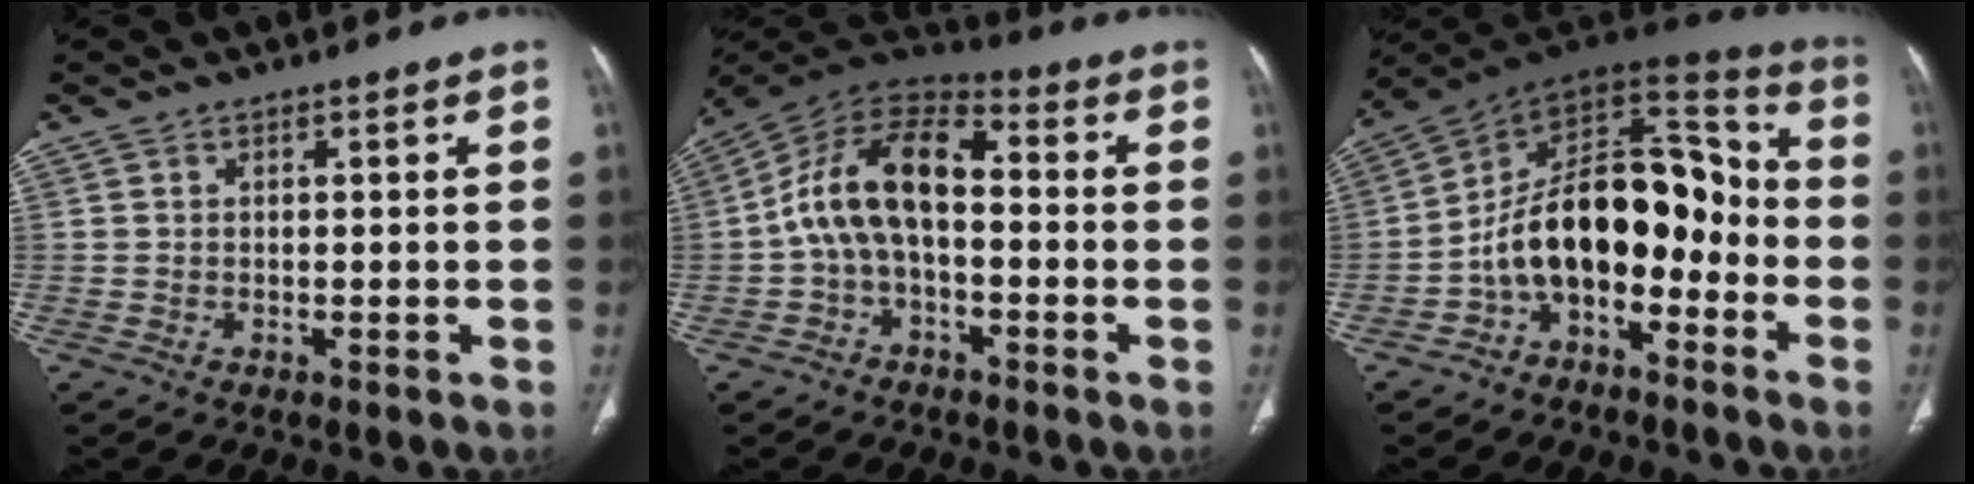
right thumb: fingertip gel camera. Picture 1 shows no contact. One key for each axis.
{"total": 13.4, "fx": -0.9, "fy": 7.7, "fz": 10.9, "tx": -0.190, "ty": 0.047, "tz": -0.030}
{"total": 16.4, "fx": -5.9, "fy": 10.3, "fz": 11.3, "tx": -0.138, "ty": 0.109, "tz": -0.109}